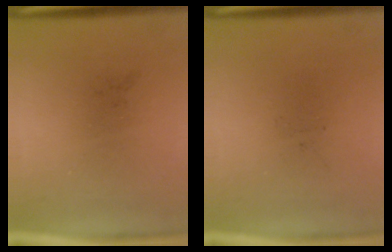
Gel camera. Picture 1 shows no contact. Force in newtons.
{"total": 0.0}